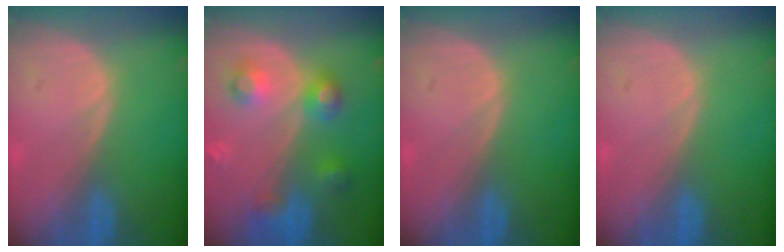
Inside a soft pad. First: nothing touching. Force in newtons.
{"total": 6.1, "press": 6.0, "slide": 0.3}
{"total": 0.0}
{"total": 0.0}